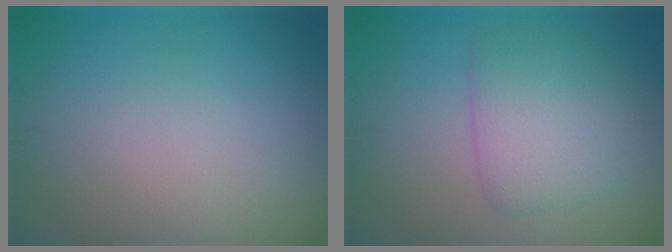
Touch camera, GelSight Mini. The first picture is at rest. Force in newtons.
{"total": 4.3, "press": 4.3, "slide": 0.1}